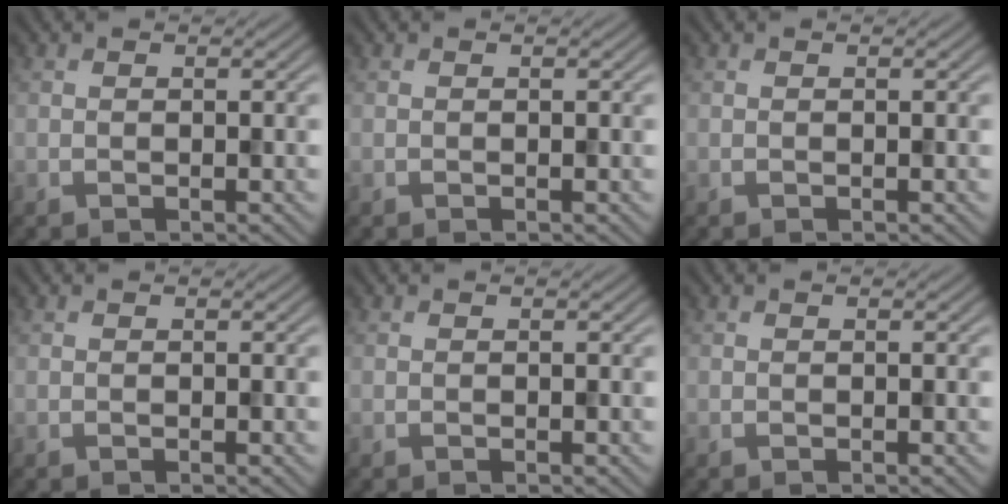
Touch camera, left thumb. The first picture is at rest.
{"total": 0.0}
{"total": 0.0}
{"total": 0.0}
{"total": 0.0}
{"total": 0.0}